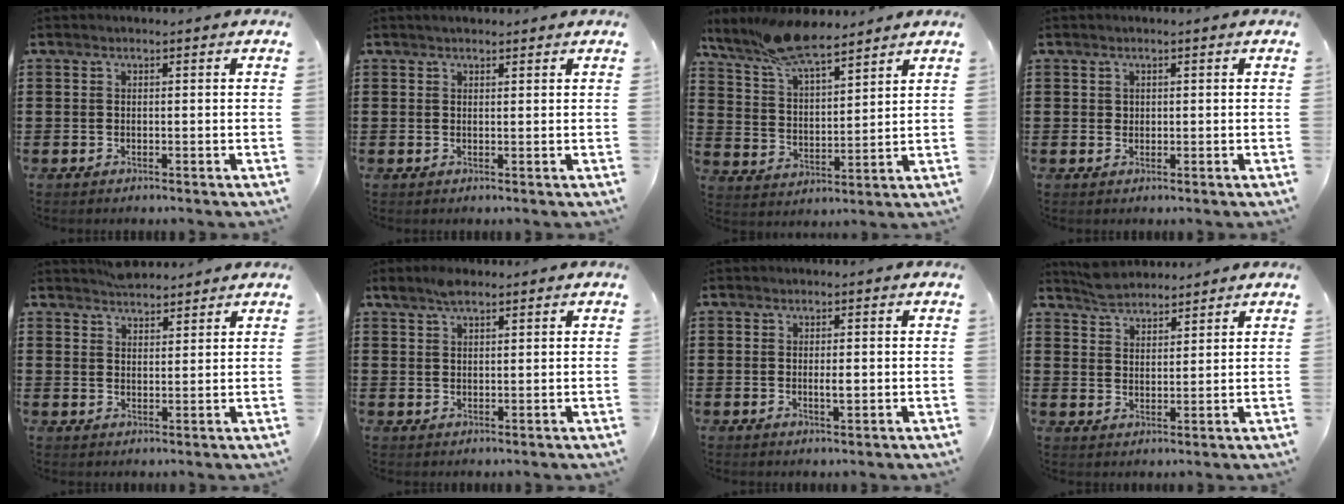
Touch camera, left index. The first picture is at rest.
{"total": 1.0, "force": [0.9, 0.2, 0.2], "torque": [-0.005, 0.002, 0.018]}
{"total": 9.8, "force": [8.3, 2.2, 4.7], "torque": [-0.116, -0.019, 0.155]}
{"total": 0.9, "force": [0.5, 0.8, 0.2], "torque": [-0.005, 0.004, 0.010]}
{"total": 3.3, "force": [3.2, 0.7, -0.3], "torque": [-0.001, -0.003, 0.063]}
{"total": 3.0, "force": [2.3, 1.2, 1.5], "torque": [-0.026, 0.000, 0.041]}
{"total": 1.7, "force": [0.0, 0.5, 1.6], "torque": [-0.030, -0.002, 0.000]}
{"total": 4.2, "force": [3.9, 1.5, 0.1], "torque": [-0.017, -0.005, 0.077]}